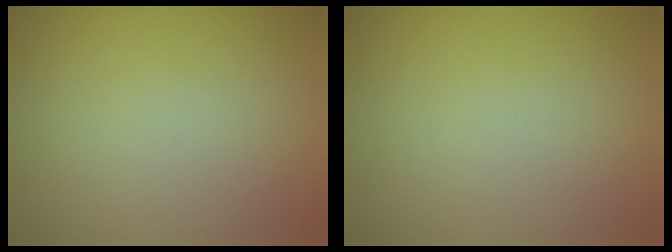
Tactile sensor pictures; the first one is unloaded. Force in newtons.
{"total": 0.0}